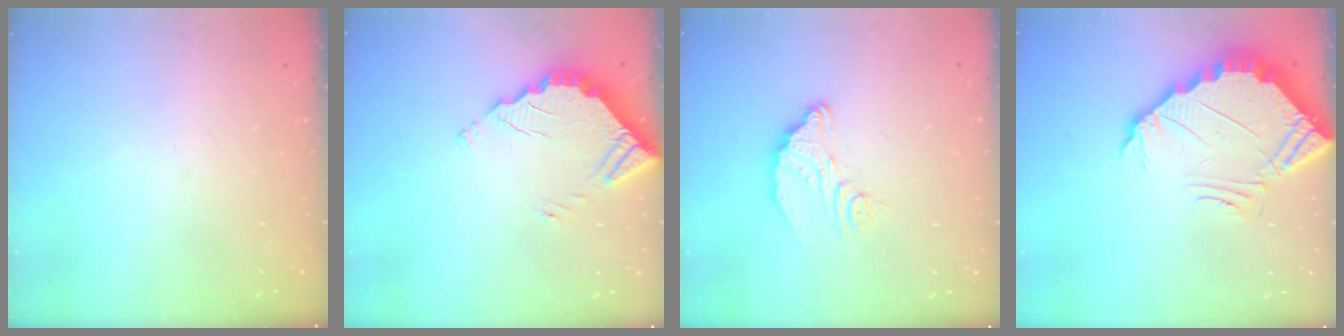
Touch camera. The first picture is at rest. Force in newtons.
{"total": 3.5, "press": 3.5, "slide": 0.2}
{"total": 9.4, "press": 9.4, "slide": 0.7}
{"total": 5.0, "press": 5.0, "slide": 0.3}